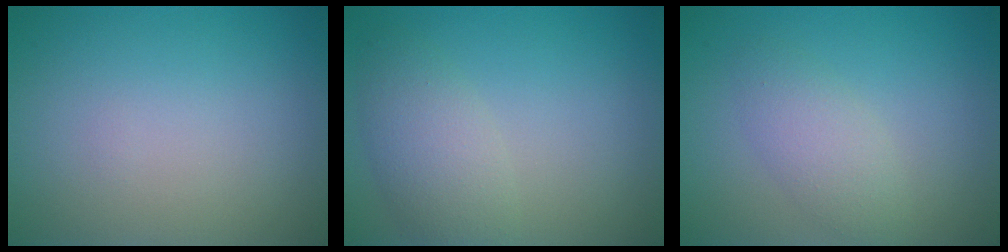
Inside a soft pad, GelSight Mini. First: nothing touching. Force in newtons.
{"total": 3.6, "press": 3.6, "slide": 0.2}
{"total": 2.7, "press": 2.6, "slide": 0.1}